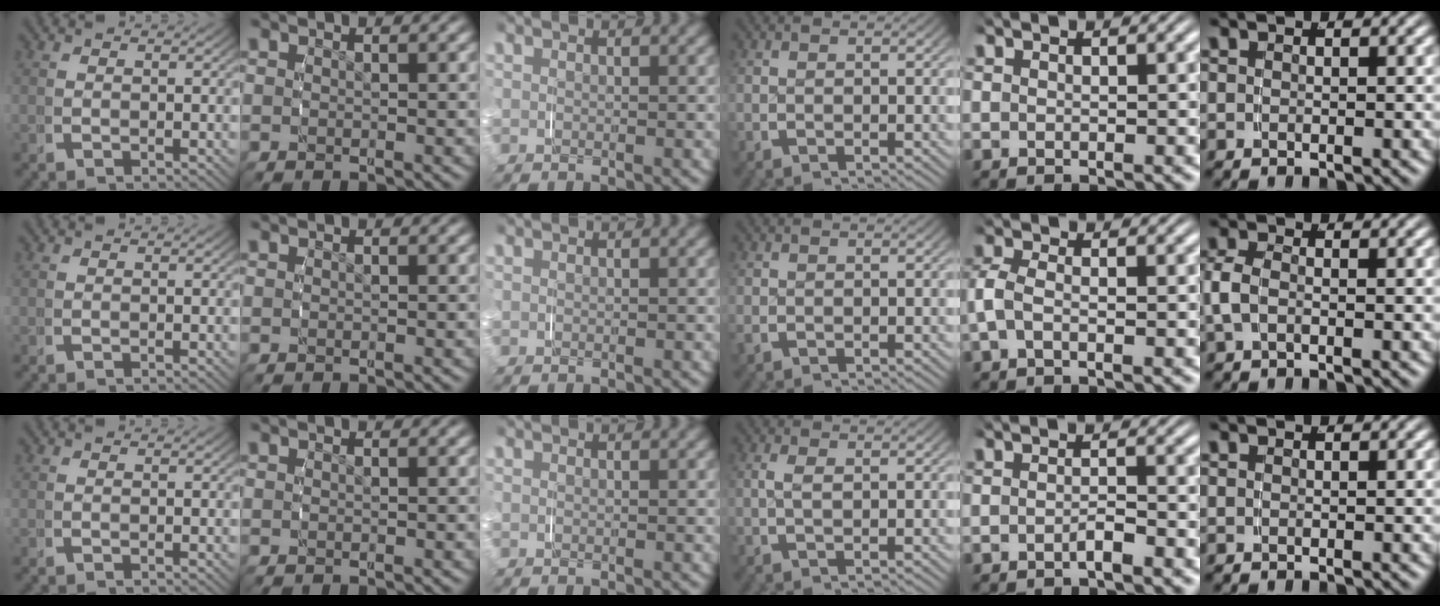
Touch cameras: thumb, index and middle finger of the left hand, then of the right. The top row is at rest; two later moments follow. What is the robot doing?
{"motion": "grasp_and_lifting", "object": "toothpaste"}